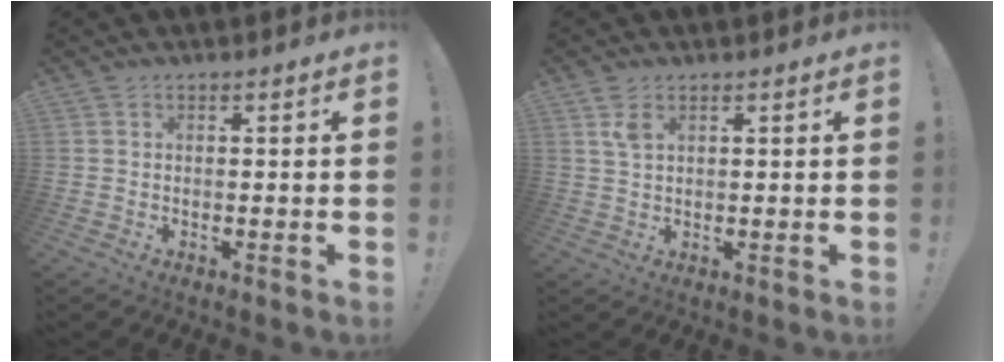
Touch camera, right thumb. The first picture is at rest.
{"total": 3.2, "force": [1.6, 1.6, 2.3], "torque": [-0.039, -0.003, 0.028]}